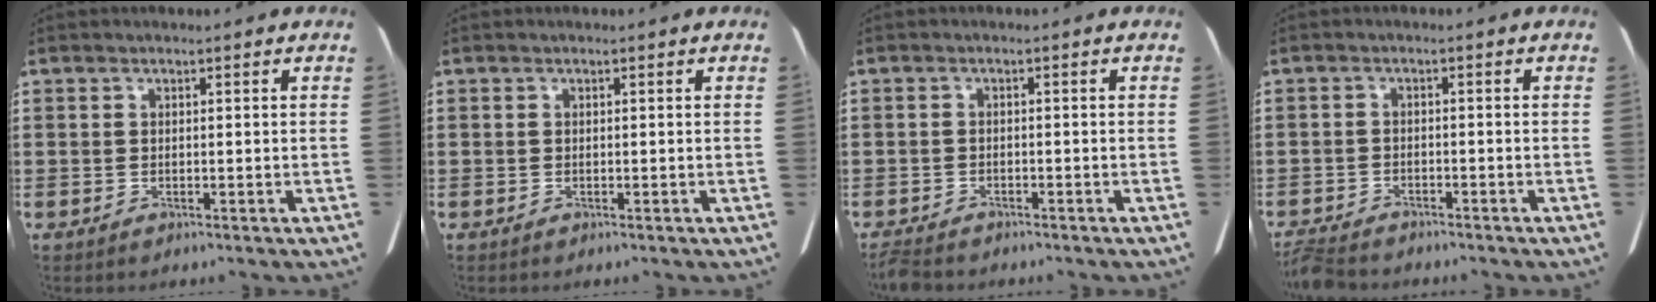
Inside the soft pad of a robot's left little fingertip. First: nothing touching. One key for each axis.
{"total": 0.0}
{"total": 1.6, "fx": -1.6, "fy": 0.0, "fz": 0.3, "tx": -0.017, "ty": -0.004, "tz": -0.035}
{"total": 2.6, "fx": -2.6, "fy": 0.1, "fz": 0.4, "tx": -0.017, "ty": -0.003, "tz": -0.056}